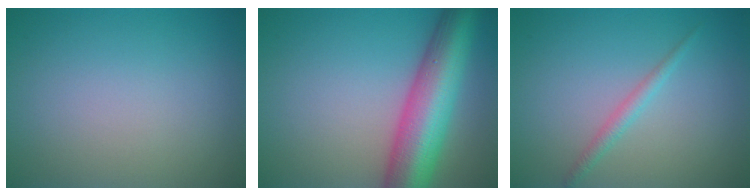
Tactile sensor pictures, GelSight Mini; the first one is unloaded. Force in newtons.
{"total": 10.1, "press": 10.1, "slide": 0.3}
{"total": 1.3, "press": 1.3, "slide": 0.0}